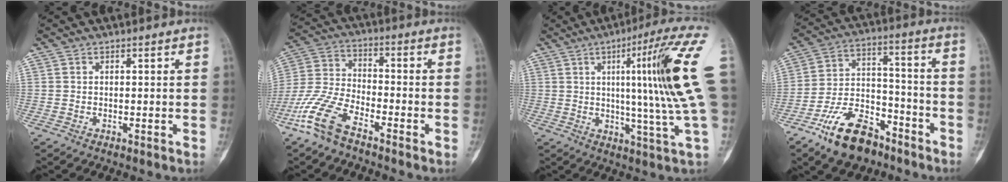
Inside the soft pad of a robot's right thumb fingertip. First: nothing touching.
{"total": 11.2, "force": [-7.3, 4.6, 7.2], "torque": [-0.166, 0.032, -0.155]}
{"total": 20.3, "force": [3.5, 0.4, 20.0], "torque": [-0.292, -0.006, 0.043]}
{"total": 15.0, "force": [-9.9, 7.8, 8.1], "torque": [-0.122, 0.080, -0.178]}